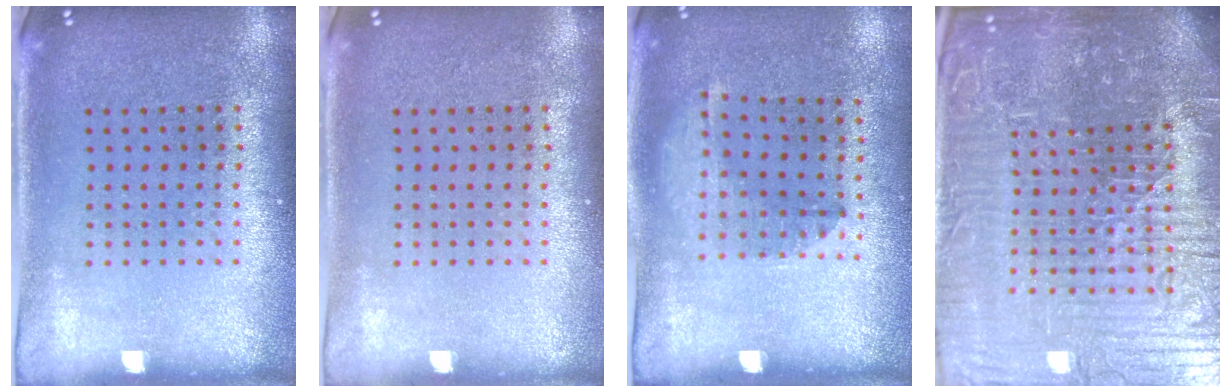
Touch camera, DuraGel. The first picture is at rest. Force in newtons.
{"total": 0.0}
{"total": 1.3, "press": 0.8, "slide": 1.0}
{"total": 7.7, "press": 6.9, "slide": 3.4}